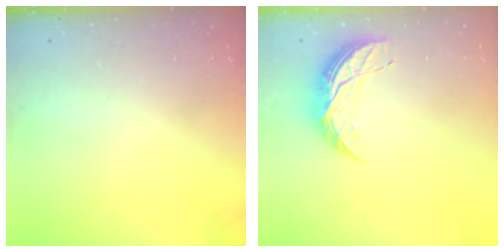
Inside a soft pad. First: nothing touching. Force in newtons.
{"total": 8.1, "press": 8.0, "slide": 0.5}